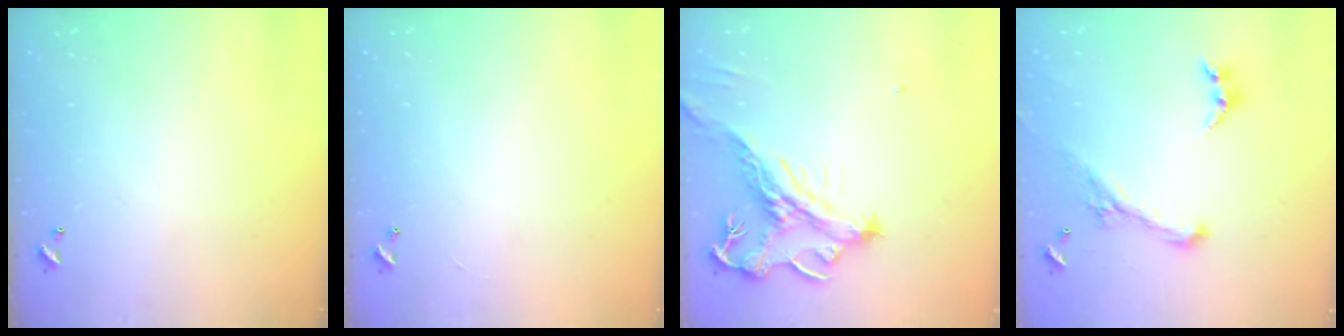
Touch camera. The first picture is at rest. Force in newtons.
{"total": 1.3, "press": 1.2, "slide": 0.5}
{"total": 2.1, "press": 1.8, "slide": 1.2}
{"total": 1.4, "press": 0.7, "slide": 1.2}